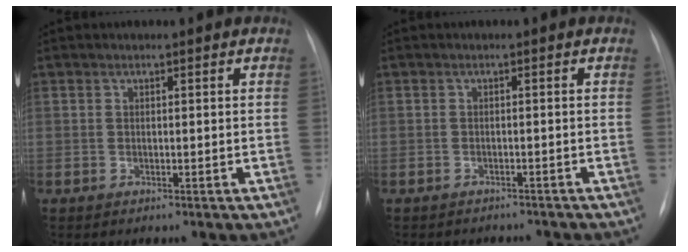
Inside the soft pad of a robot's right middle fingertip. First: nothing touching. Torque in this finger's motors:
{"motor_torque": [0.58, -0.69, -0.05, 0.00]}